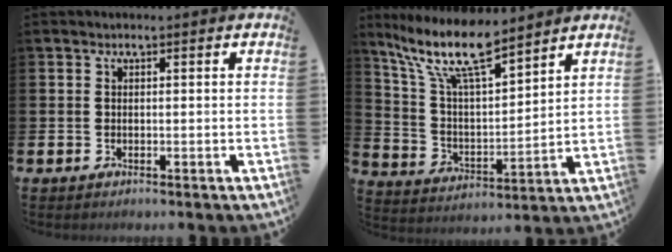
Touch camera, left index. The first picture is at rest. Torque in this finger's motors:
{"motor_torque": [0.67, -0.62, 0.93, 0.21]}